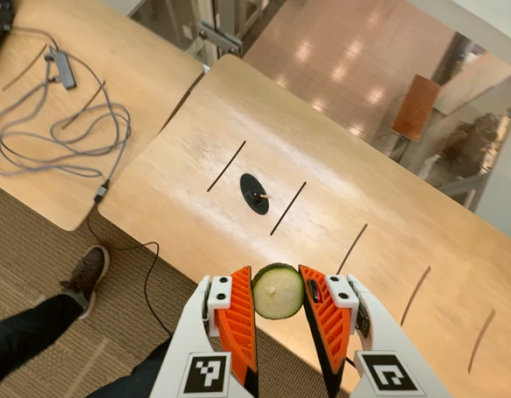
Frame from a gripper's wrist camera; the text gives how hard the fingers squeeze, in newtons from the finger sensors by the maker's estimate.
{"total": 8.8, "left": 8.8, "right": 8.8}